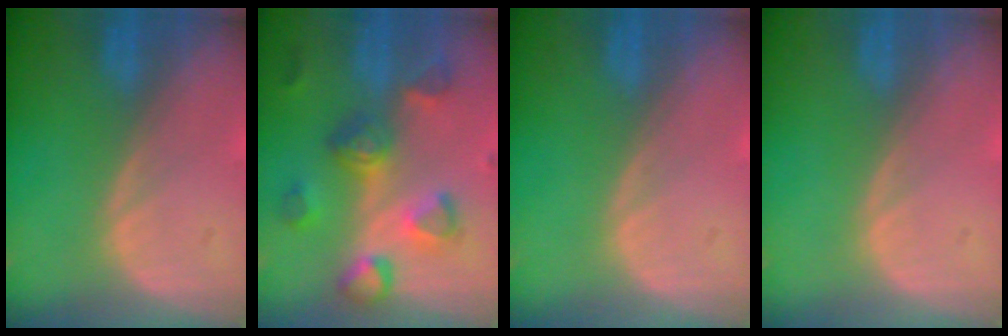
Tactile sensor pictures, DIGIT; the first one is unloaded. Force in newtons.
{"total": 8.1, "press": 7.8, "slide": 2.3}
{"total": 0.0}
{"total": 0.0}